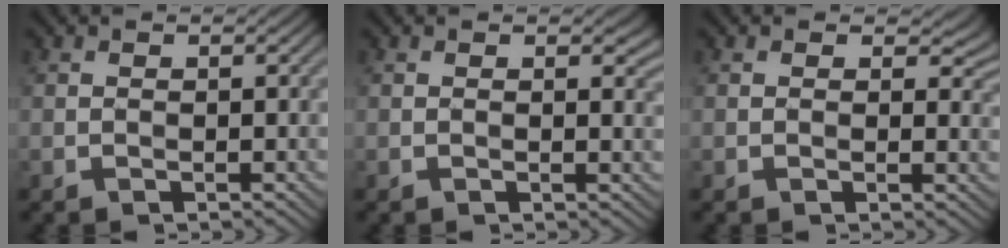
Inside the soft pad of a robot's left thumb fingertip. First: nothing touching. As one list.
[{"total": 2.0, "force": [0.9, 1.1, 1.5], "torque": [-0.020, -0.005, 0.011]}, {"total": 4.2, "force": [2.1, 2.4, 2.6], "torque": [-0.038, -0.004, 0.027]}]